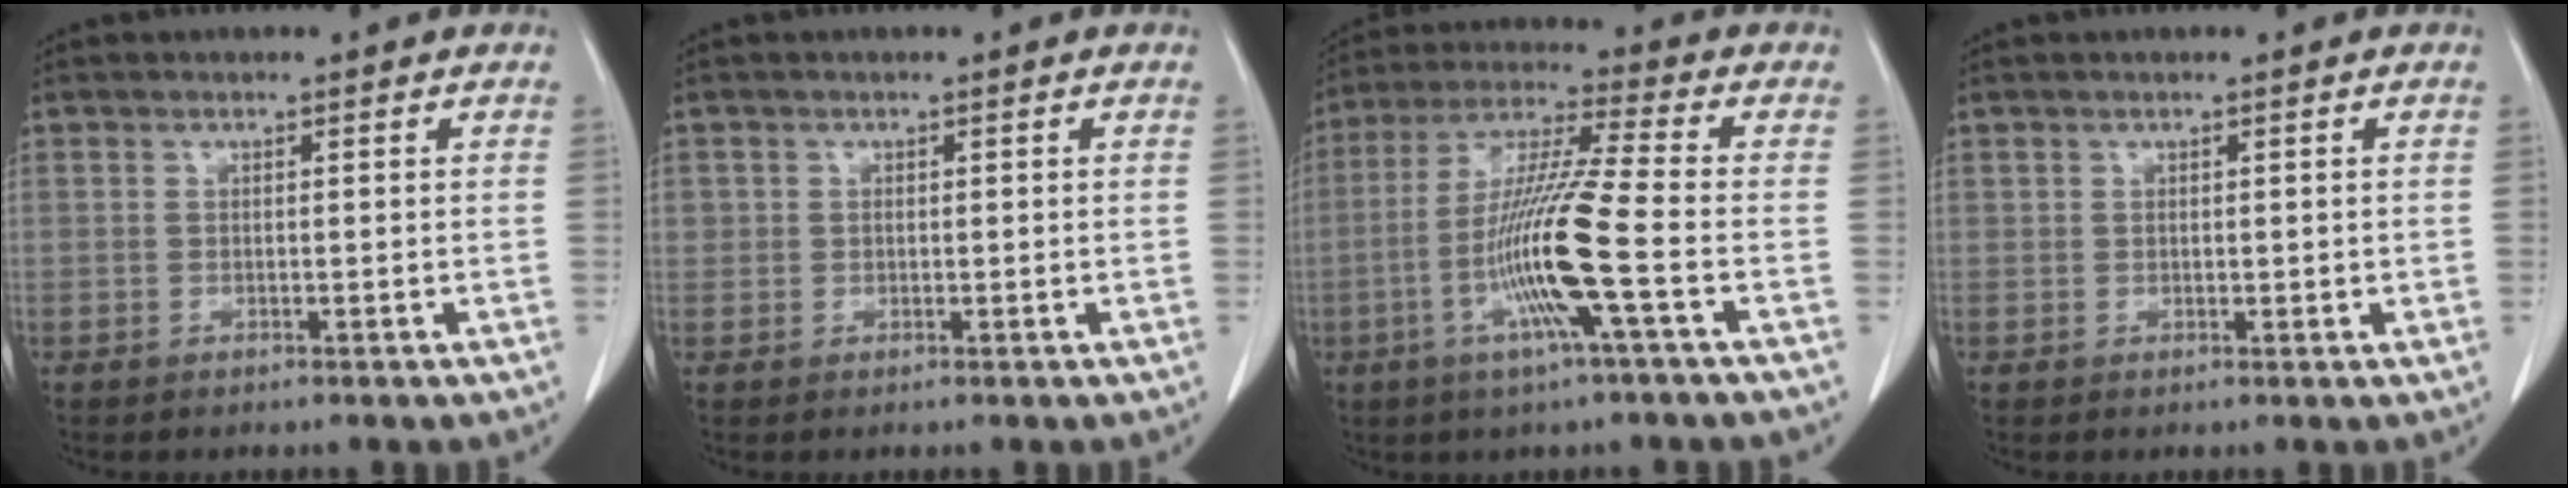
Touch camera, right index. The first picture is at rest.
{"total": 1.2, "force": [0.2, 1.1, 0.1], "torque": [0.010, 0.003, 0.001]}
{"total": 13.2, "force": [-3.9, -0.9, 12.6], "torque": [-0.251, -0.009, -0.083]}
{"total": 0.8, "force": [0.3, 0.6, 0.4], "torque": [0.000, -0.002, 0.005]}